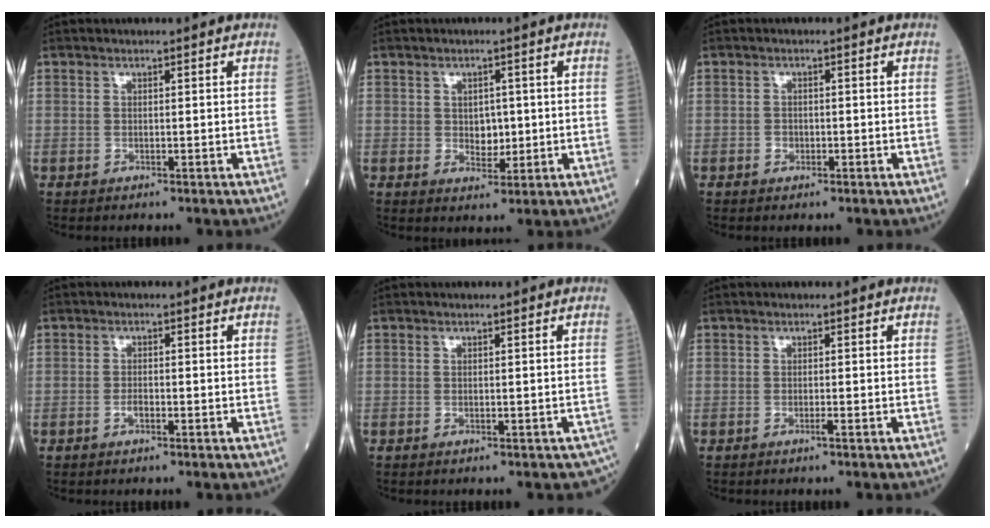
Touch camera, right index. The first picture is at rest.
{"total": 3.0, "force": [0.1, 2.2, 2.1], "torque": [-0.023, -0.002, 0.006]}
{"total": 1.0, "force": [-0.4, 0.9, 0.4], "torque": [-0.006, 0.003, -0.006]}
{"total": 1.2, "force": [-0.6, 0.5, 0.9], "torque": [-0.017, 0.001, -0.011]}
{"total": 1.5, "force": [-0.9, 0.8, 0.8], "torque": [-0.003, 0.005, -0.008]}
{"total": 0.6, "force": [-0.4, -0.1, 0.5], "torque": [-0.009, 0.000, -0.007]}